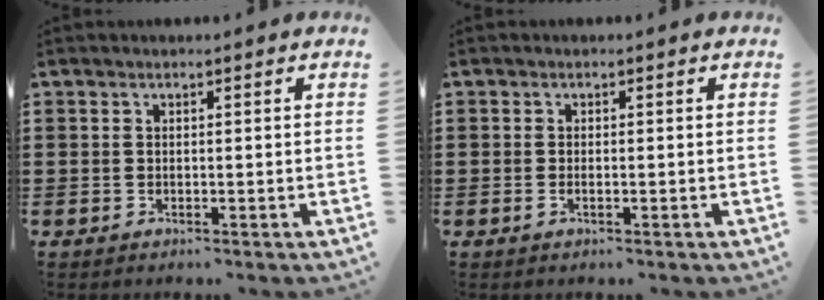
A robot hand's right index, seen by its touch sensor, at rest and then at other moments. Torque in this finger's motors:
{"motor_torque": [-0.12, 1.32, 0.00, 0.00]}